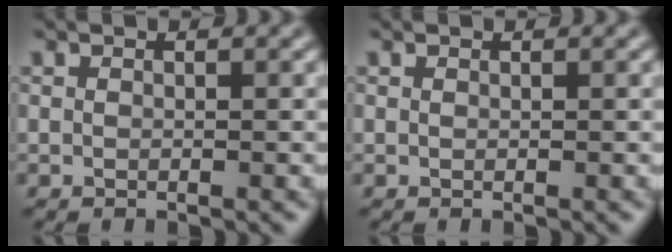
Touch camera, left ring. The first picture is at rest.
{"total": 0.0}